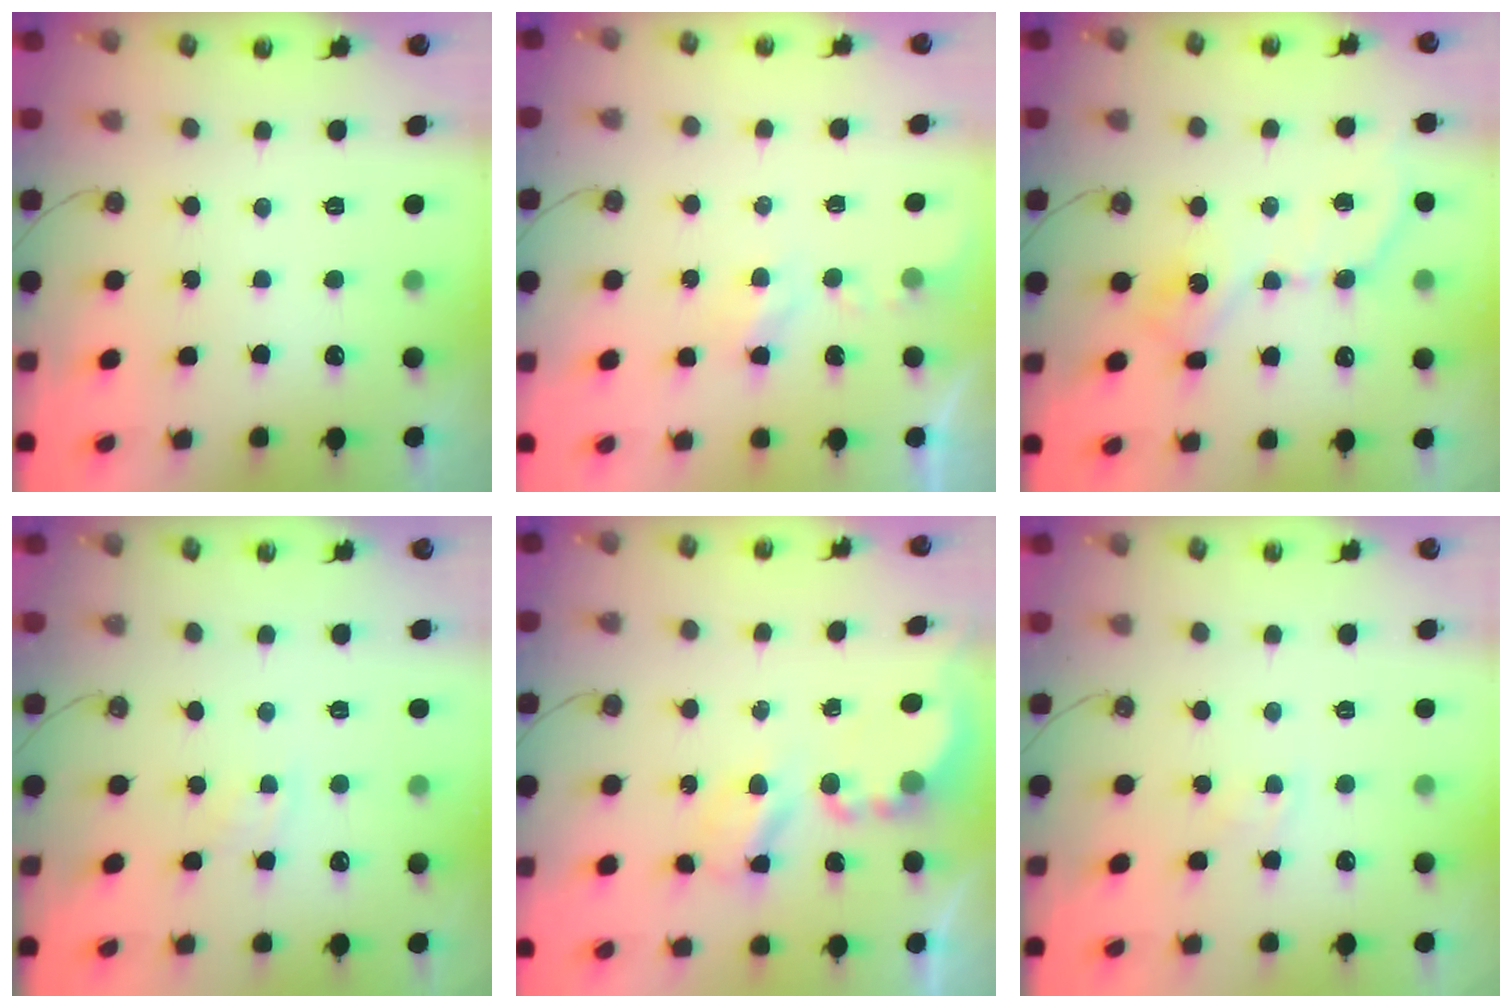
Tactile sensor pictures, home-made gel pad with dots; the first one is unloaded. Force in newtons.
{"total": 2.2, "press": 2.1, "slide": 0.4}
{"total": 11.3, "press": 11.3, "slide": 0.4}
{"total": 4.2, "press": 4.1, "slide": 0.6}
{"total": 5.6, "press": 5.6, "slide": 0.3}
{"total": 3.2, "press": 3.1, "slide": 0.4}